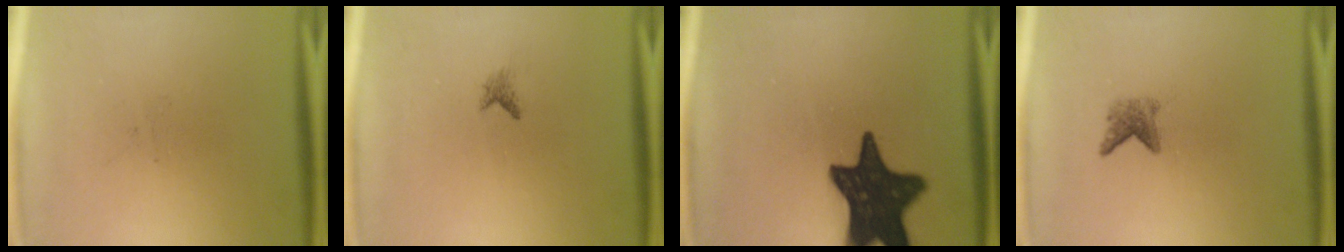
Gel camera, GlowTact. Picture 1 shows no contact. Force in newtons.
{"total": 0.8}
{"total": 18.1}
{"total": 2.1}